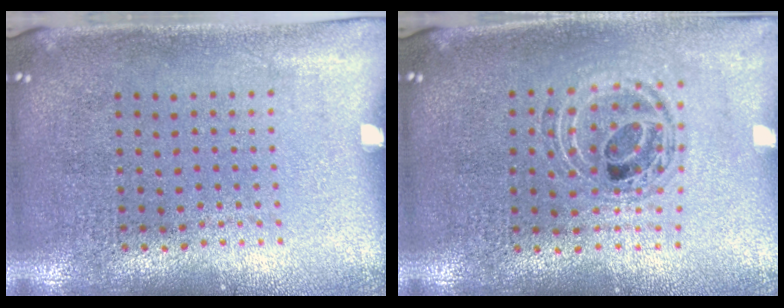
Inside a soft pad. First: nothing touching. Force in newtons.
{"total": 0.5, "press": 0.5, "slide": 0.1}